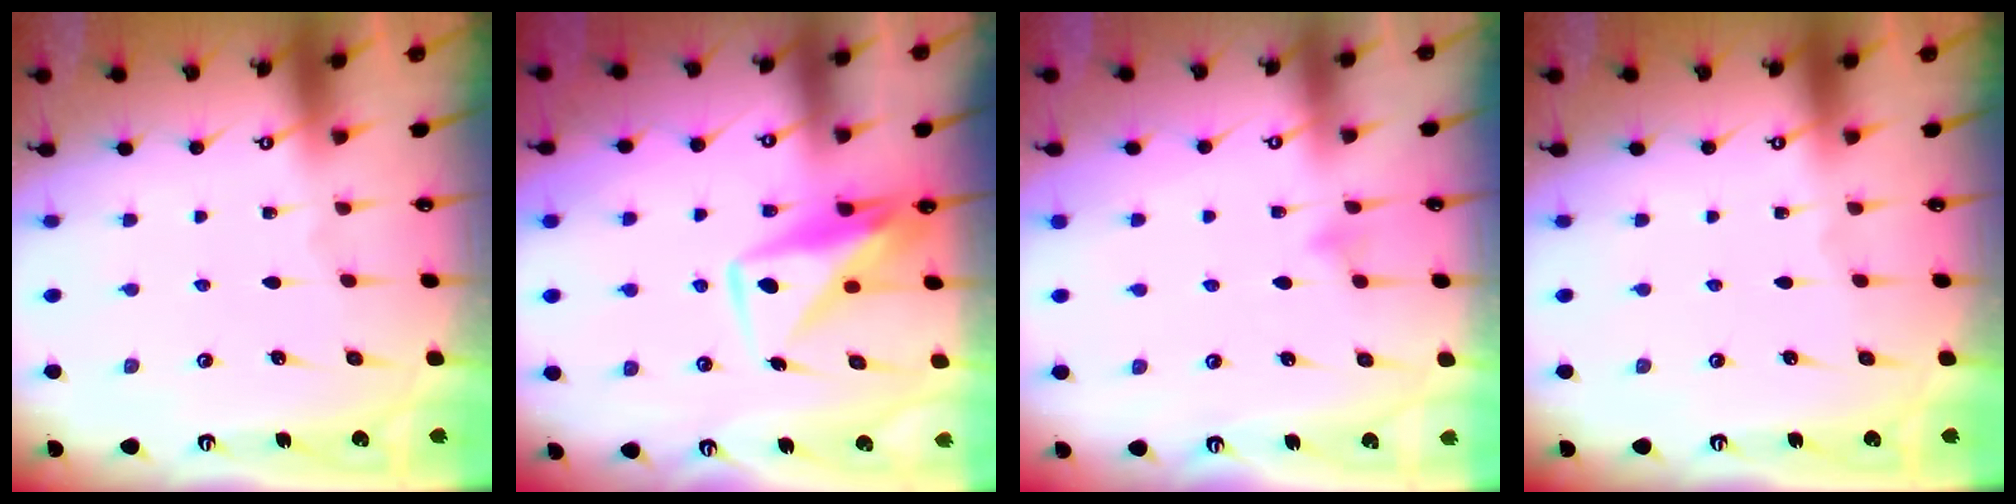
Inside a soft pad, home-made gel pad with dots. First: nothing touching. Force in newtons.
{"total": 10.2, "press": 10.2, "slide": 0.8}
{"total": 5.8, "press": 5.8, "slide": 0.4}
{"total": 0.0}